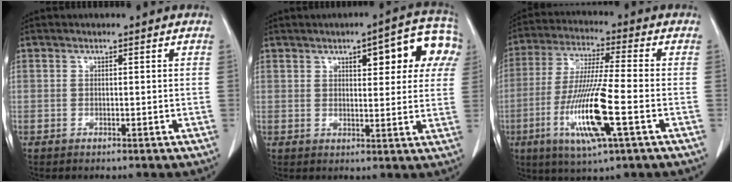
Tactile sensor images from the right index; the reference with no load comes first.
{"total": 12.1, "force": [5.2, 3.8, 10.2], "torque": [-0.110, 0.023, 0.059]}
{"total": 13.9, "force": [-4.4, 0.5, 13.2], "torque": [-0.269, -0.021, -0.085]}